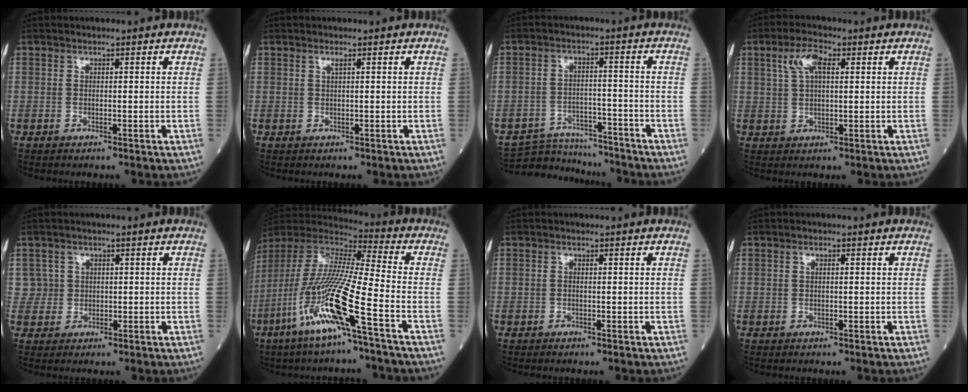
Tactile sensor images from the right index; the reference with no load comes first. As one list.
[{"total": 0.6, "force": [0.3, -0.1, 0.5], "torque": [-0.015, -0.001, 0.008]}, {"total": 9.9, "force": [-9.6, 2.3, 0.4], "torque": [-0.001, 0.015, -0.147]}, {"total": 5.2, "force": [2.2, 1.9, 4.4], "torque": [-0.093, 0.015, 0.043]}, {"total": 2.4, "force": [0.7, 2.3, -0.4], "torque": [0.023, 0.006, 0.008]}, {"total": 17.9, "force": [-7.7, 0.1, 16.2], "torque": [-0.351, -0.030, -0.158]}, {"total": 0.0}, {"total": 0.6, "force": [0.1, 0.1, 0.6], "torque": [-0.012, 0.002, 0.002]}]